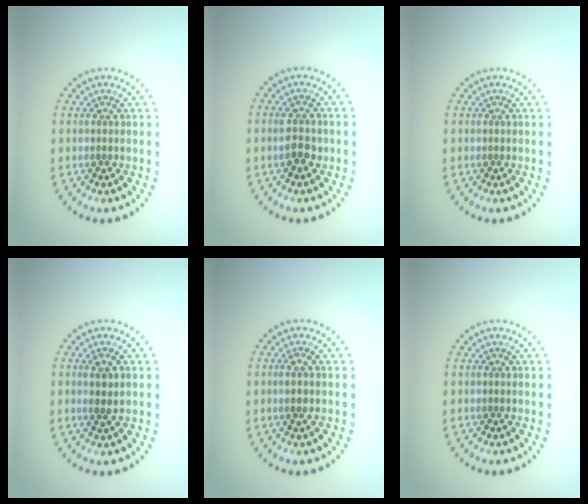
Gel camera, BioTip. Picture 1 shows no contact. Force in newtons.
{"total": 2.0, "press": 2.0, "slide": 0.1}
{"total": 0.0}
{"total": 1.5, "press": 1.4, "slide": 0.6}
{"total": 1.0, "press": 0.8, "slide": 0.7}
{"total": 0.0}